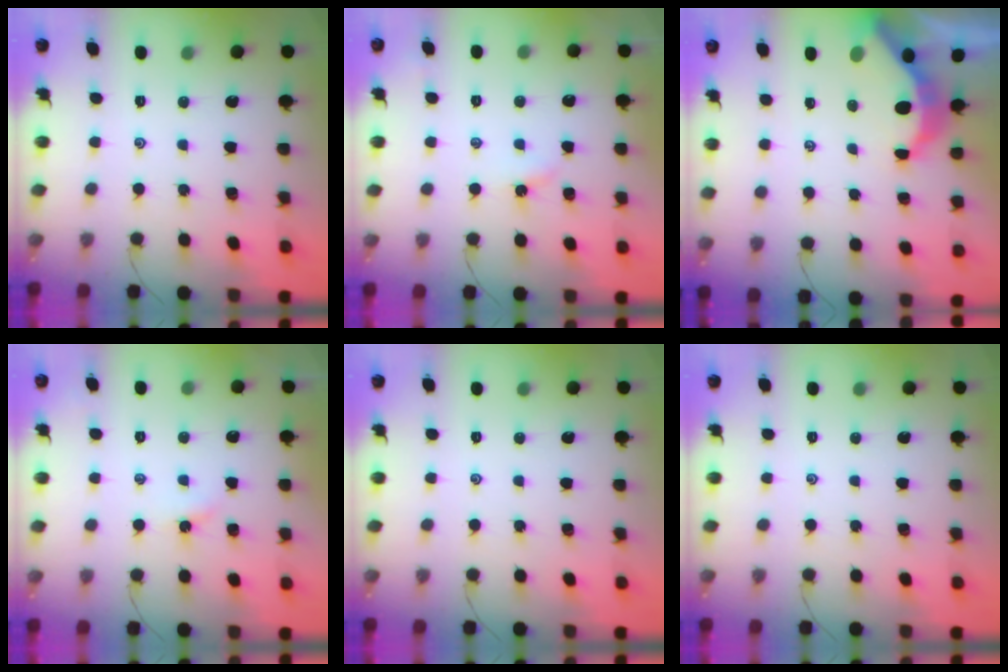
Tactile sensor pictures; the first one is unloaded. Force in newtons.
{"total": 2.3, "press": 2.3, "slide": 0.4}
{"total": 5.8, "press": 5.7, "slide": 0.8}
{"total": 1.9, "press": 1.8, "slide": 0.3}
{"total": 0.0}
{"total": 0.0}